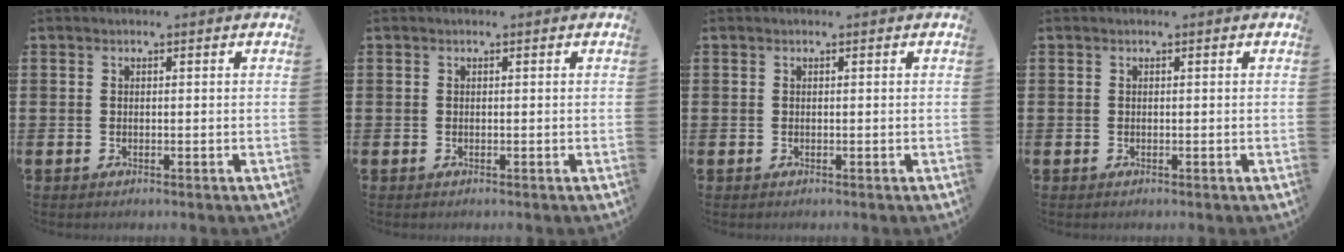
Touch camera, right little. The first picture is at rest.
{"total": 0.0}
{"total": 0.0}
{"total": 0.0}